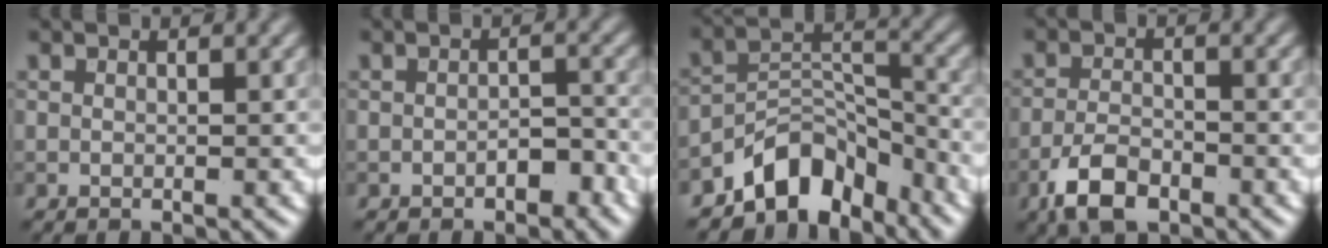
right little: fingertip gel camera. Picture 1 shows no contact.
{"total": 2.0, "force": [-1.0, 1.0, 1.3], "torque": [-0.019, 0.004, -0.016]}
{"total": 6.4, "force": [-5.1, 3.1, 2.2], "torque": [-0.020, 0.004, -0.099]}
{"total": 4.1, "force": [-2.7, 1.9, 2.5], "torque": [-0.048, -0.004, -0.057]}